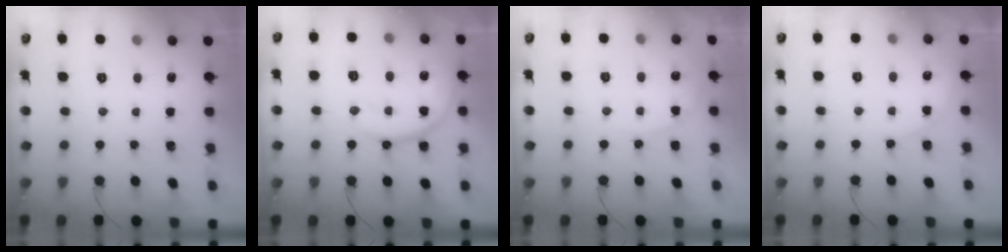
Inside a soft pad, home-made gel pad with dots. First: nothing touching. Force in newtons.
{"total": 14.1, "press": 14.1, "slide": 1.3}
{"total": 6.4, "press": 6.4, "slide": 0.6}
{"total": 4.2, "press": 4.2, "slide": 0.5}